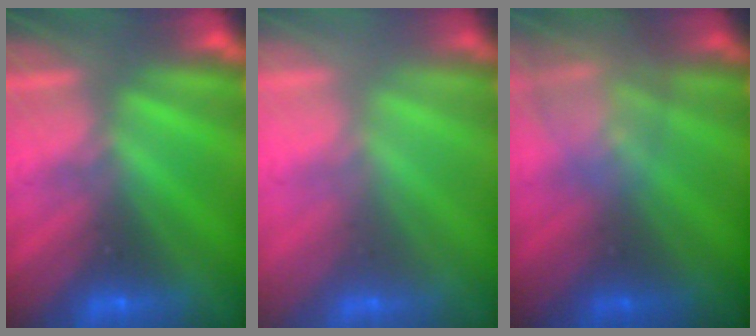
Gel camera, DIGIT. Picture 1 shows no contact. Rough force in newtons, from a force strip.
{"total": 2.0}
{"total": 3.9}